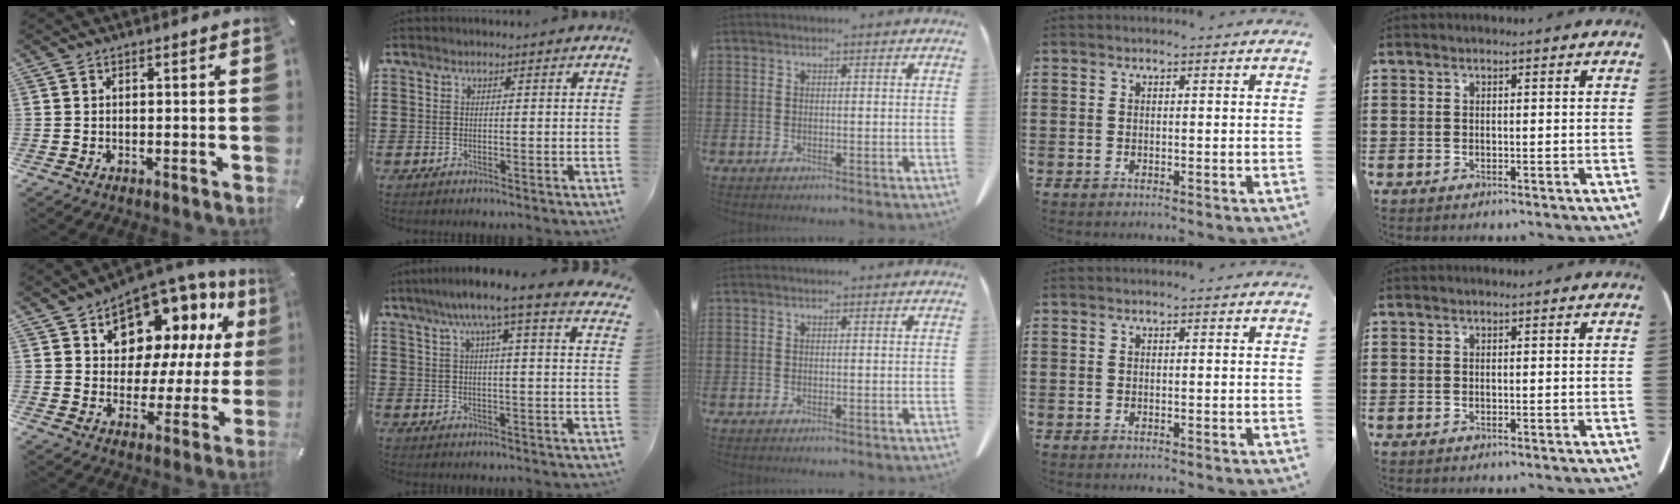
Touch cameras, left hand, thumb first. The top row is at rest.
{"thumb": {"total": 11.1, "force": [8.3, 6.9, 3.0], "torque": [-0.060, -0.084, 0.151]}, "index": {"total": 7.8, "force": [5.9, -0.1, 5.1], "torque": [-0.113, -0.025, 0.094]}}